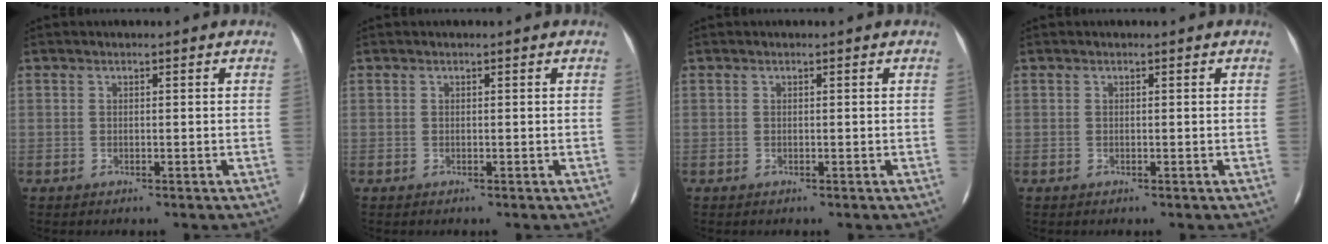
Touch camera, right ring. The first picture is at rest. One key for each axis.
{"total": 0.0}
{"total": 0.0}
{"total": 0.0}